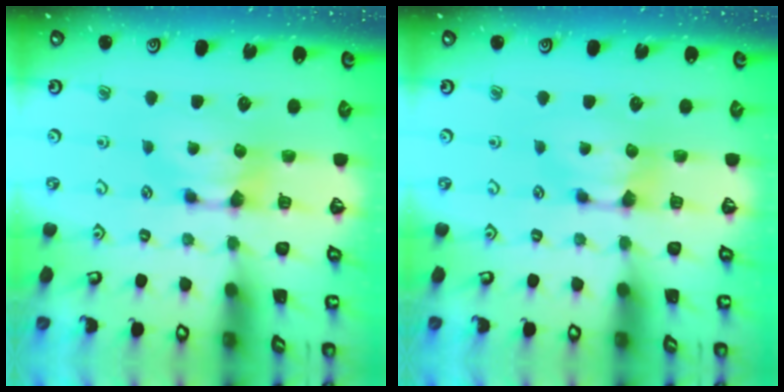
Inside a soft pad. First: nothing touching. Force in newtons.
{"total": 0.0}